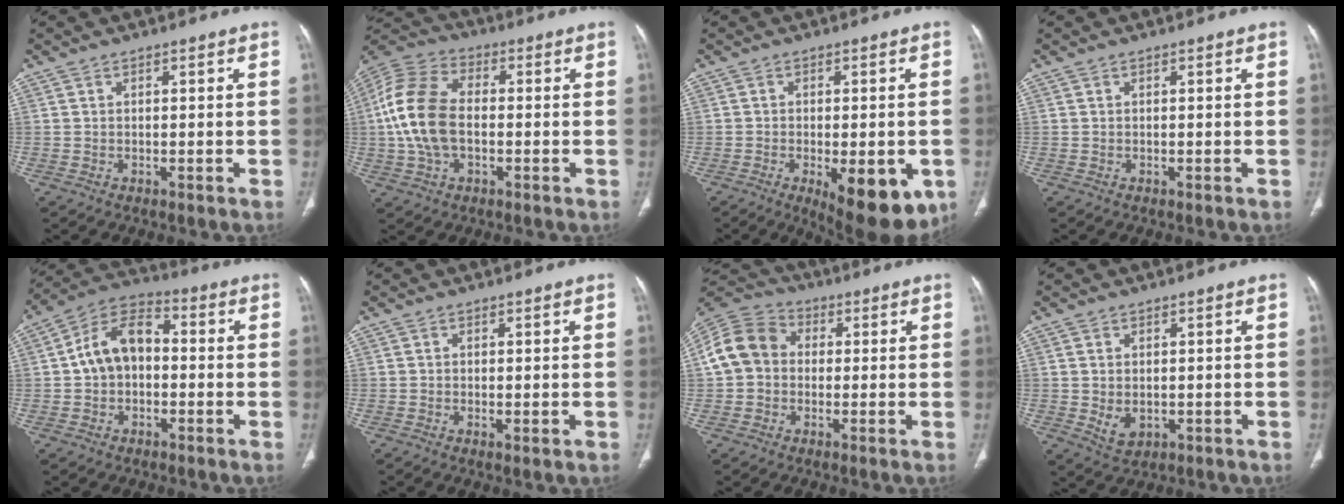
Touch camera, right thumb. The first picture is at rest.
{"total": 14.9, "force": [-0.7, 9.4, 11.6], "torque": [-0.244, 0.027, -0.018]}
{"total": 14.0, "force": [-5.1, 5.8, 11.7], "torque": [-0.127, -0.008, -0.056]}
{"total": 0.0}
{"total": 10.9, "force": [0.0, 7.6, 7.9], "torque": [-0.123, 0.035, -0.017]}
{"total": 1.1, "force": [-0.2, 0.4, 1.0], "torque": [-0.020, -0.005, -0.003]}
{"total": 11.8, "force": [0.6, 9.9, 6.3], "torque": [-0.116, 0.034, -0.002]}
{"total": 4.1, "force": [-0.3, 2.9, 2.9], "torque": [-0.046, -0.009, 0.008]}